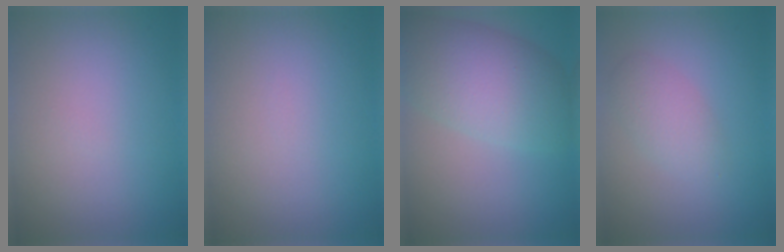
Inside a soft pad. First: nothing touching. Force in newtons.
{"total": 0.0}
{"total": 7.8, "press": 7.8, "slide": 0.1}
{"total": 2.2, "press": 2.2, "slide": 0.0}